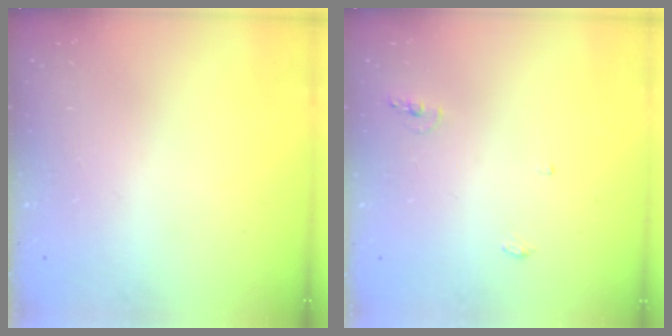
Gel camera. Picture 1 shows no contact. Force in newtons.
{"total": 5.0, "press": 4.8, "slide": 1.5}